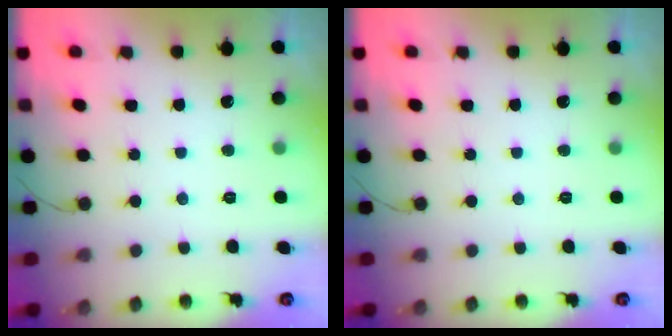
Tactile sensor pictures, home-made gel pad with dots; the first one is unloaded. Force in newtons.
{"total": 0.0}